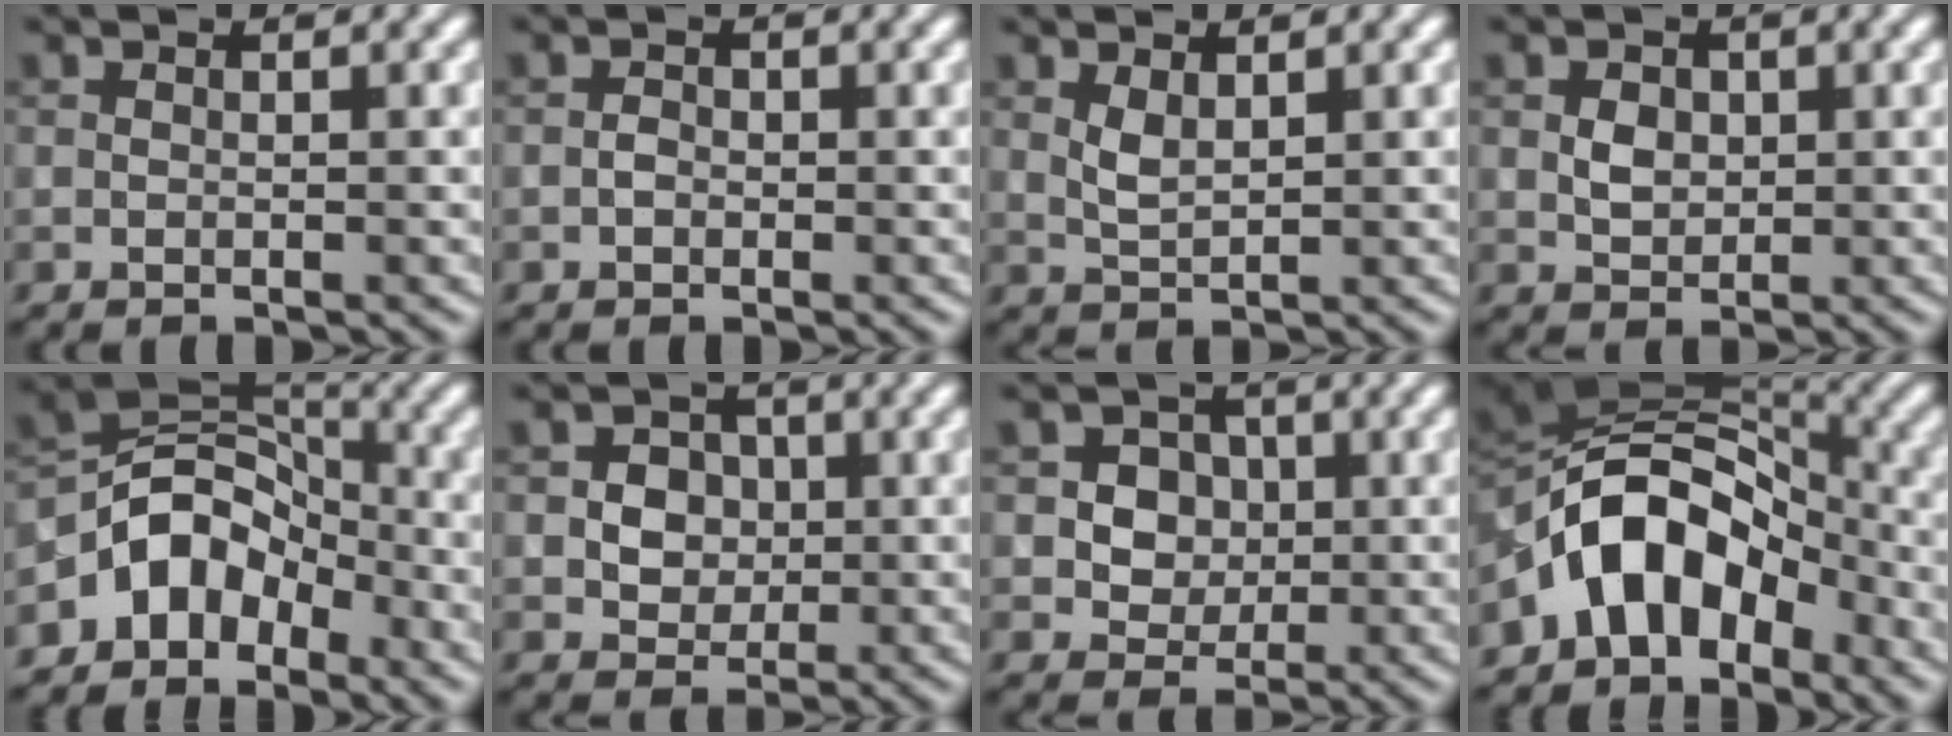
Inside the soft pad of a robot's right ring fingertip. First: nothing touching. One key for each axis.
{"total": 0.8, "fx": -0.3, "fy": 0.6, "fz": 0.5, "tx": -0.009, "ty": 0.000, "tz": -0.009}
{"total": 1.6, "fx": 0.9, "fy": 0.6, "fz": 1.1, "tx": -0.029, "ty": -0.001, "tz": 0.022}
{"total": 1.8, "fx": 0.3, "fy": 1.4, "fz": 1.0, "tx": -0.019, "ty": 0.000, "tz": 0.005}
{"total": 5.5, "fx": -3.1, "fy": 3.8, "fz": 2.4, "tx": -0.019, "ty": 0.013, "tz": -0.068}
{"total": 3.7, "fx": 0.4, "fy": 3.2, "fz": 1.7, "tx": -0.016, "ty": 0.002, "tz": -0.002}
{"total": 4.6, "fx": 1.0, "fy": 4.1, "fz": 2.0, "tx": -0.024, "ty": 0.007, "tz": 0.015}
{"total": 8.5, "fx": -3.8, "fy": 5.4, "fz": 5.3, "tx": -0.067, "ty": 0.020, "tz": -0.084}